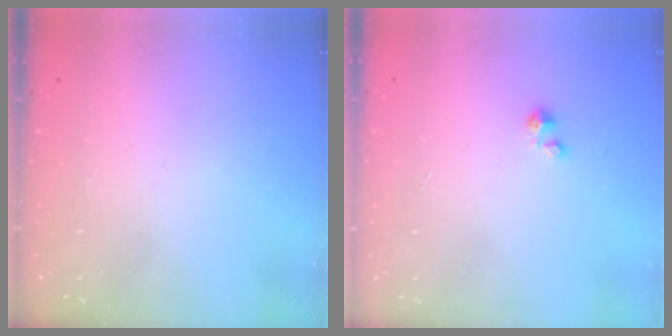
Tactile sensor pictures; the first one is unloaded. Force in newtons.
{"total": 1.2, "press": 1.1, "slide": 0.1}